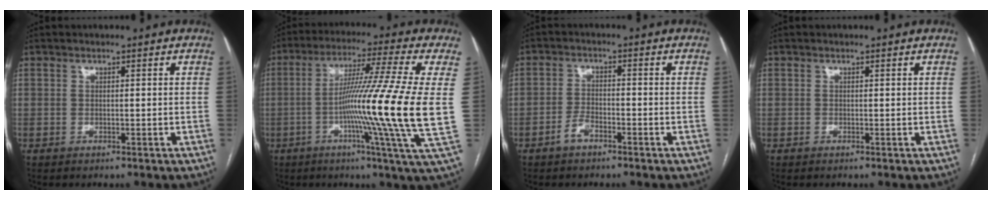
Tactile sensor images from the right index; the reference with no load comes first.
{"total": 18.5, "force": [-1.4, -2.9, 18.2], "torque": [-0.303, -0.020, -0.042]}
{"total": 2.8, "force": [-1.9, 1.2, 1.7], "torque": [-0.032, 0.003, -0.035]}
{"total": 0.0}